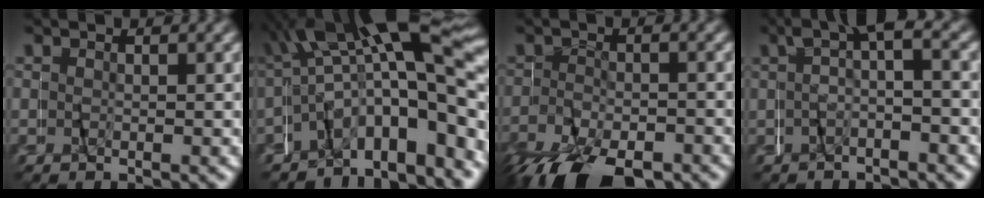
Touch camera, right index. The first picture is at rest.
{"total": 10.6, "force": [0.2, 4.6, 9.6], "torque": [-0.131, 0.020, -0.002]}
{"total": 8.0, "force": [-6.1, 3.5, 3.7], "torque": [-0.082, -0.024, -0.085]}
{"total": 2.0, "force": [0.2, 0.2, 1.9], "torque": [-0.034, 0.018, -0.007]}